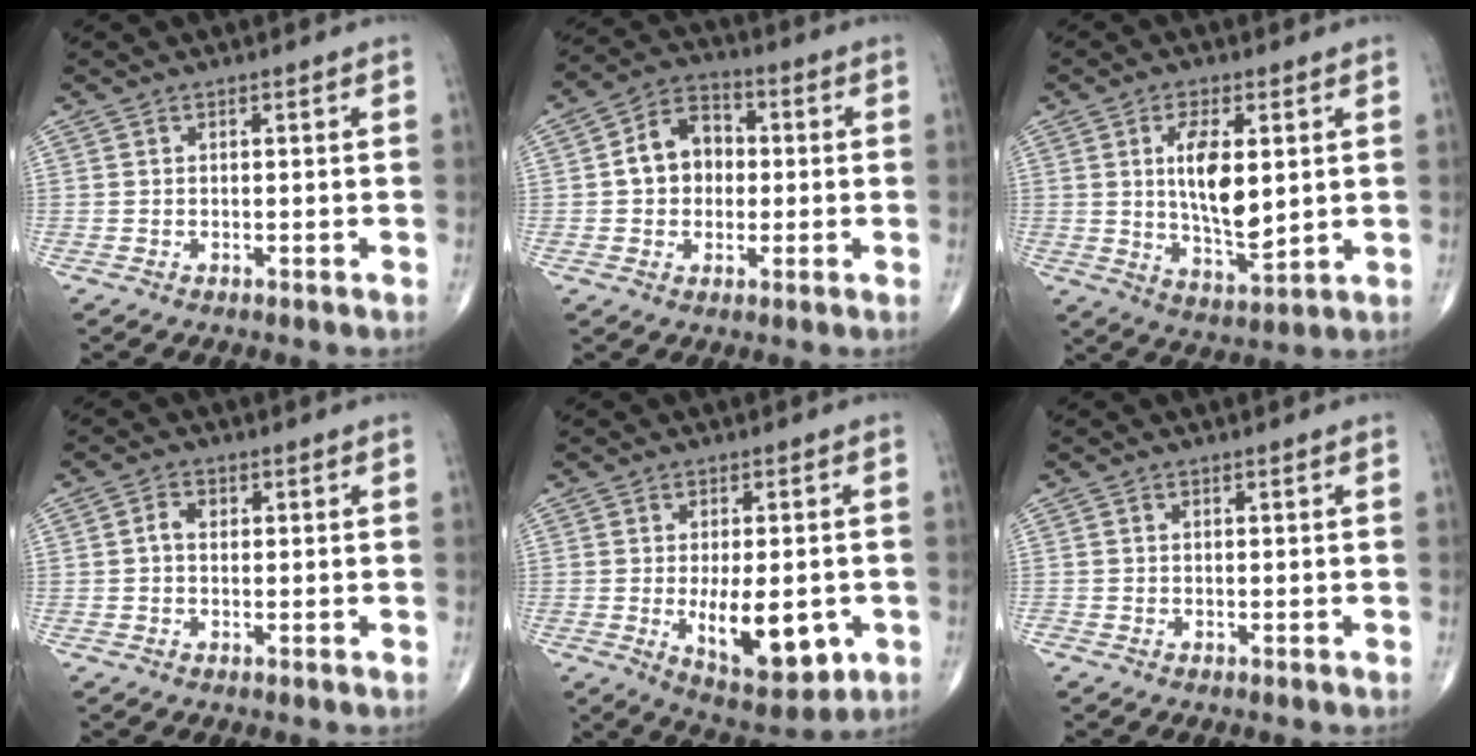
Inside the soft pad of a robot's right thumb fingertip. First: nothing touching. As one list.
[{"total": 9.6, "force": [0.5, 7.5, 5.9], "torque": [-0.070, 0.023, -0.002]}, {"total": 11.3, "force": [2.0, 4.8, 10.0], "torque": [-0.166, -0.024, 0.041]}, {"total": 2.4, "force": [0.2, 1.8, 1.6], "torque": [-0.025, 0.008, 0.002]}, {"total": 13.0, "force": [-2.7, 5.7, 11.4], "torque": [-0.148, -0.016, -0.025]}, {"total": 0.0}]